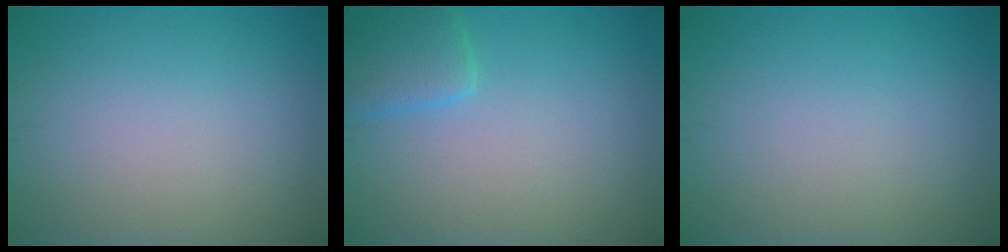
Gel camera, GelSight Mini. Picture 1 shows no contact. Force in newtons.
{"total": 2.6, "press": 2.6, "slide": 0.2}
{"total": 0.0}